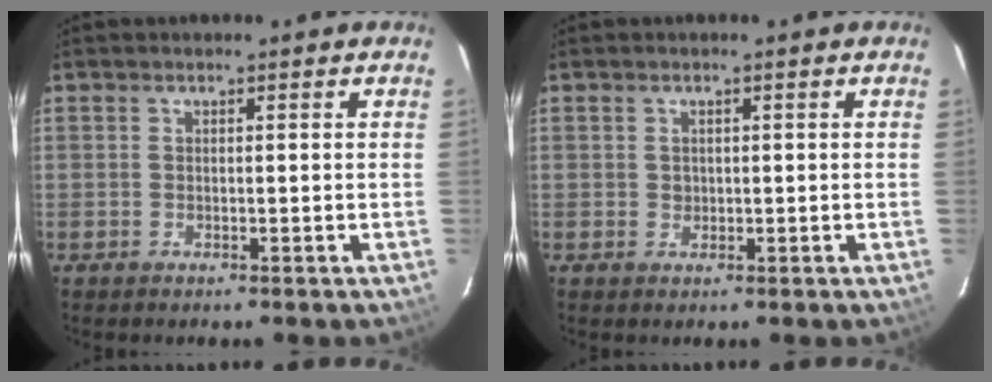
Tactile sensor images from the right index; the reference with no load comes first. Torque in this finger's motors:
{"motor_torque": [0.15, 0.04, 0.02, 0.01]}